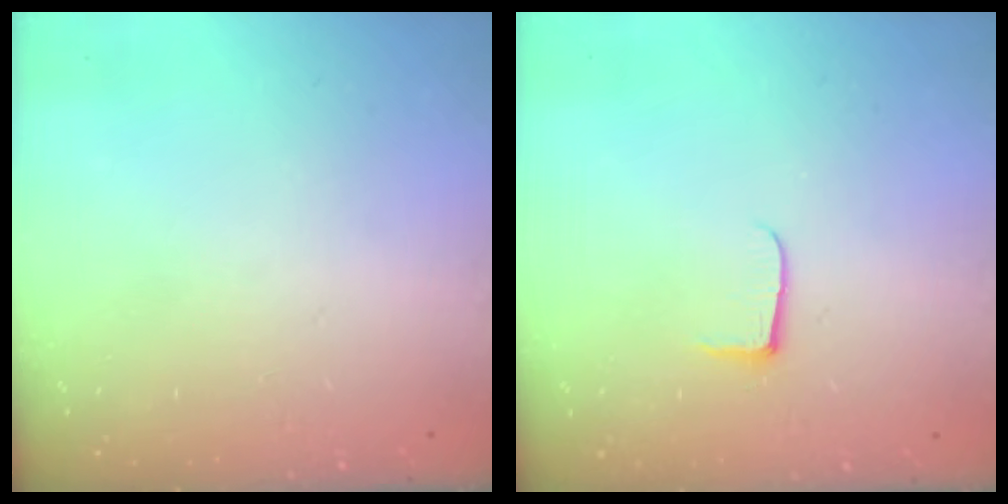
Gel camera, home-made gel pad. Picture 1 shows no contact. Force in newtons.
{"total": 5.0, "press": 5.0, "slide": 0.5}